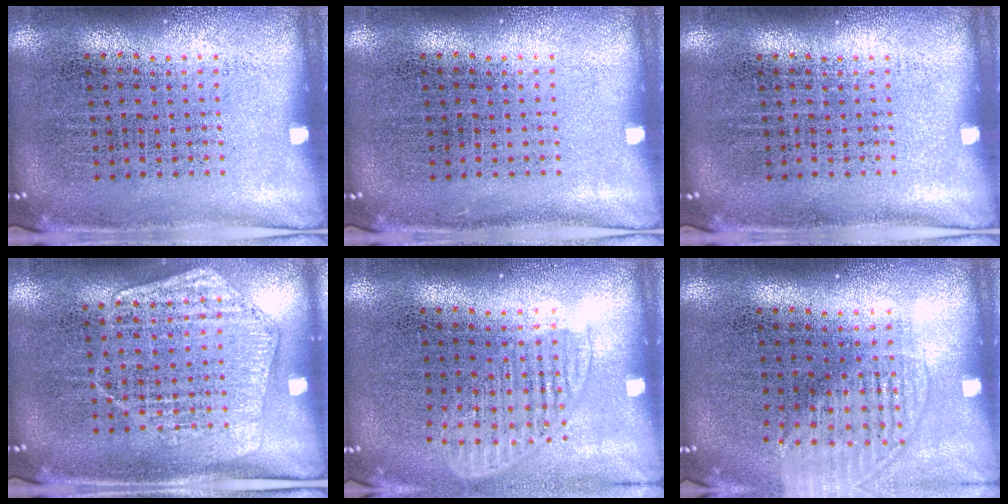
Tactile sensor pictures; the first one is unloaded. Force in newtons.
{"total": 0.0}
{"total": 0.0}
{"total": 1.4, "press": 1.4, "slide": 0.3}
{"total": 1.5, "press": 1.3, "slide": 0.7}
{"total": 1.4, "press": 1.2, "slide": 0.6}